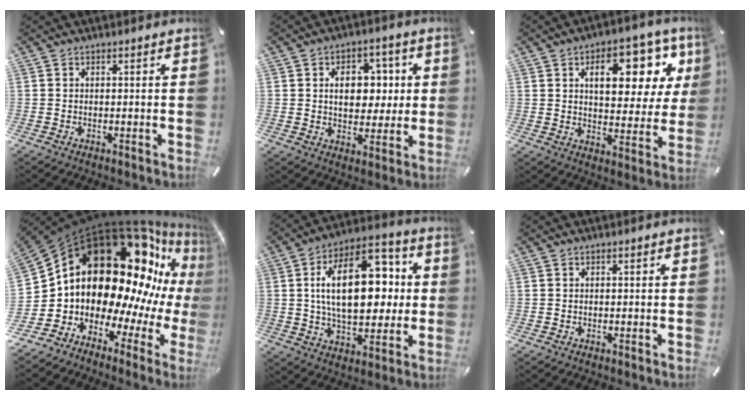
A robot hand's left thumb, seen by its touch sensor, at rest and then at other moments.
{"total": 10.6, "force": [1.9, 8.0, 6.8], "torque": [-0.092, -0.001, 0.029]}
{"total": 16.0, "force": [7.0, 8.9, 11.3], "torque": [-0.146, -0.028, 0.110]}
{"total": 24.9, "force": [9.5, 16.0, 16.5], "torque": [-0.235, -0.142, 0.205]}
{"total": 22.8, "force": [3.1, 13.0, 18.5], "torque": [-0.309, 0.005, 0.046]}
{"total": 0.0}